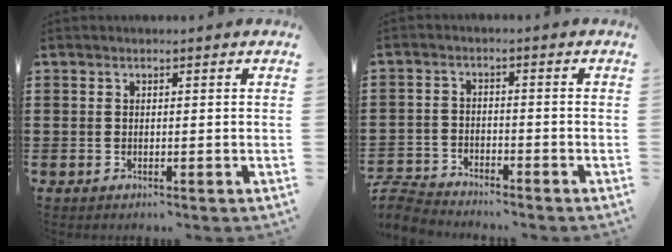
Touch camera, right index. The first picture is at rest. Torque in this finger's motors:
{"motor_torque": [-2.14, 0.00, -1.05, -0.21]}